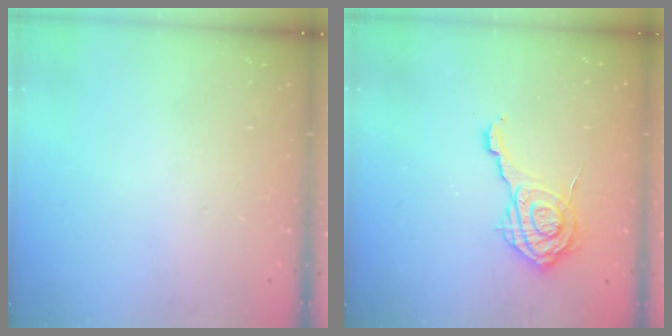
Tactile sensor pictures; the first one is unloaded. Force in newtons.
{"total": 12.2, "press": 12.2, "slide": 0.6}